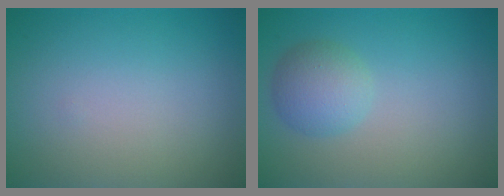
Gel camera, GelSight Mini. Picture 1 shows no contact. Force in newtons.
{"total": 2.9, "press": 2.9, "slide": 0.1}